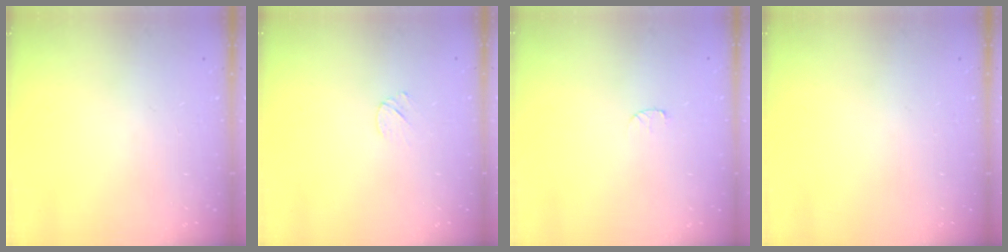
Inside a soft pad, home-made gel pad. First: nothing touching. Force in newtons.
{"total": 4.8, "press": 4.7, "slide": 0.9}
{"total": 3.1, "press": 3.0, "slide": 0.3}
{"total": 0.0}